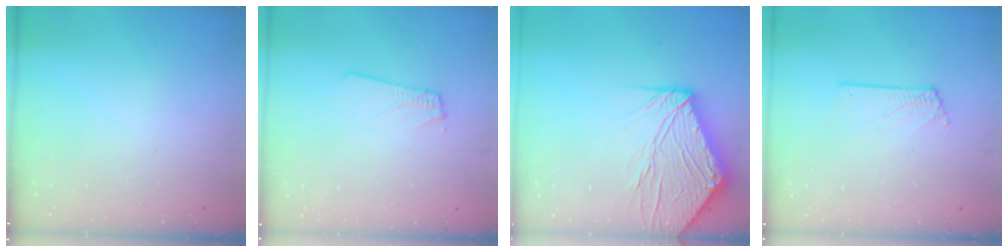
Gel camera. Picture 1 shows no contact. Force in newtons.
{"total": 2.4, "press": 2.4, "slide": 0.3}
{"total": 15.5, "press": 15.5, "slide": 1.5}
{"total": 1.3, "press": 1.3, "slide": 0.1}